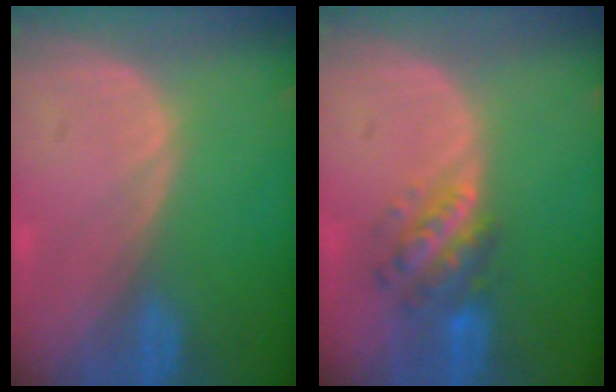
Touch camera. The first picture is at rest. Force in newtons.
{"total": 5.7, "press": 5.4, "slide": 1.7}